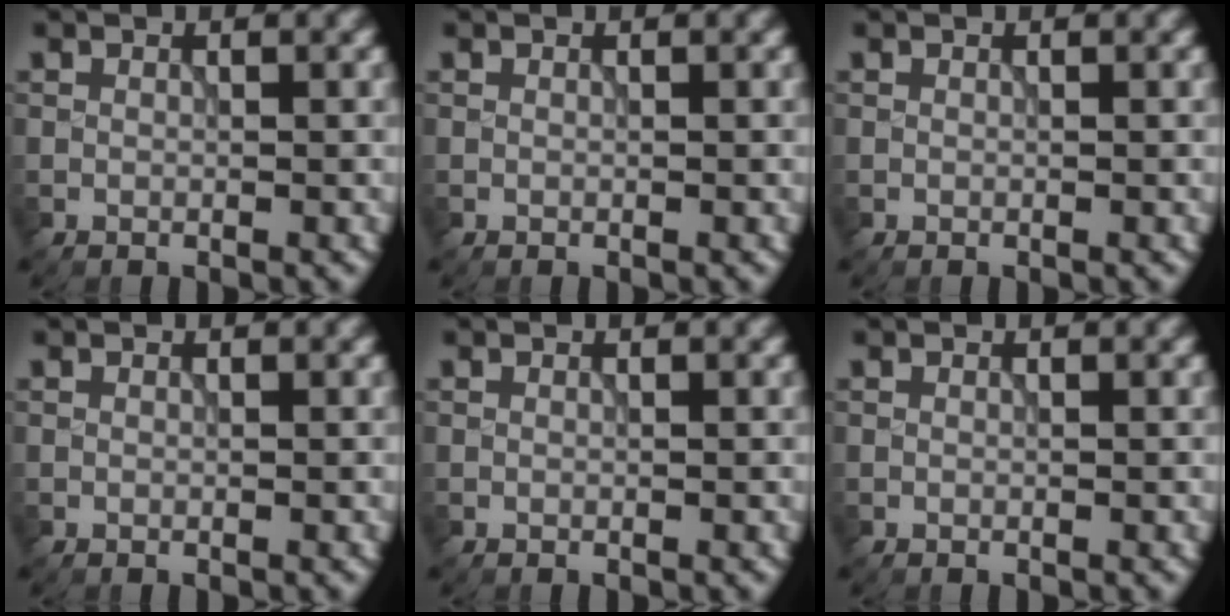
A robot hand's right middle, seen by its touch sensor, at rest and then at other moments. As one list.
[{"total": 0.0}, {"total": 0.0}, {"total": 0.0}, {"total": 0.0}, {"total": 0.0}]